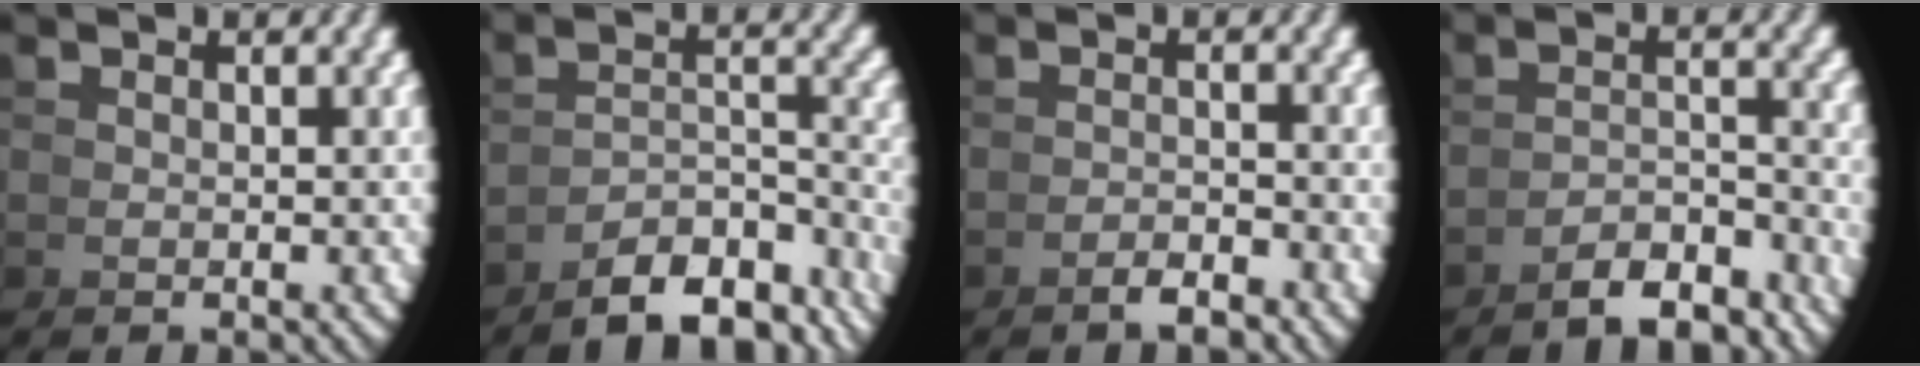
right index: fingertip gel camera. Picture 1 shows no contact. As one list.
[{"total": 9.1, "force": [-7.2, 2.6, 4.8], "torque": [-0.062, -0.022, -0.097]}, {"total": 2.0, "force": [-1.8, -0.7, 0.4], "torque": [0.015, 0.011, -0.037]}, {"total": 6.0, "force": [-5.3, 0.8, 2.6], "torque": [-0.021, -0.007, -0.083]}]